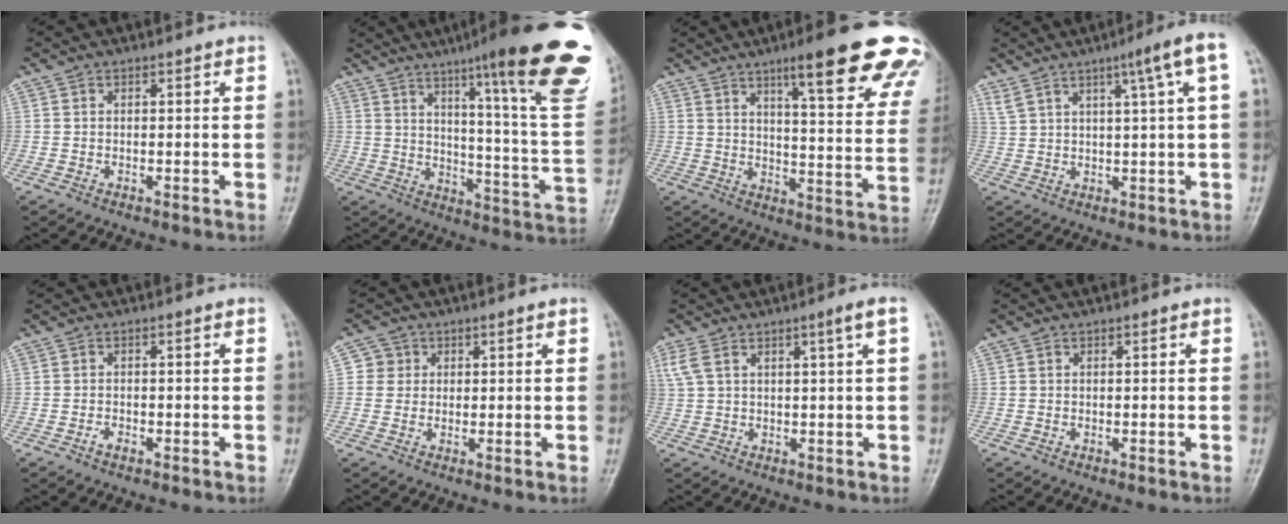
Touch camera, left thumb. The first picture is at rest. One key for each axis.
{"total": 28.0, "fx": 16.5, "fy": 3.1, "fz": 22.4, "tx": -0.265, "ty": -0.073, "tz": 0.227}
{"total": 22.5, "fx": 15.0, "fy": 3.9, "fz": 16.4, "tx": -0.184, "ty": -0.056, "tz": 0.191}
{"total": 8.5, "fx": 4.1, "fy": 0.1, "fz": 7.4, "tx": -0.121, "ty": -0.003, "tz": 0.067}
{"total": 1.2, "fx": -0.8, "fy": 0.6, "fz": 0.7, "tx": -0.011, "ty": 0.007, "tz": -0.014}
{"total": 2.9, "fx": 0.7, "fy": 2.8, "fz": 0.2, "tx": 0.021, "ty": 0.002, "tz": 0.004}
{"total": 5.0, "fx": 2.4, "fy": 0.4, "fz": 4.4, "tx": -0.091, "ty": 0.004, "tz": 0.054}
{"total": 0.0}